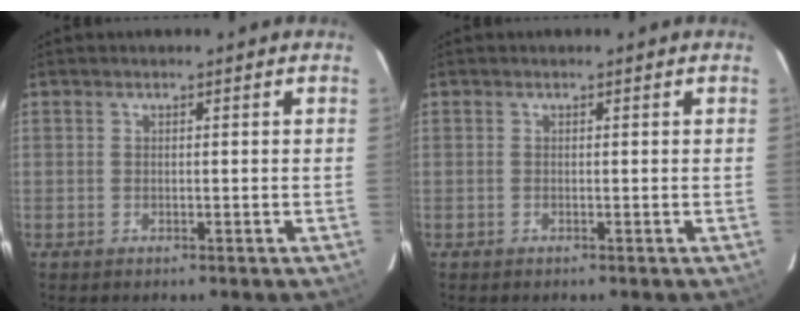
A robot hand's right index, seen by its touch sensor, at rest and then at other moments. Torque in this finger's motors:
{"motor_torque": [0.15, 0.11, 0.04, 0.01]}